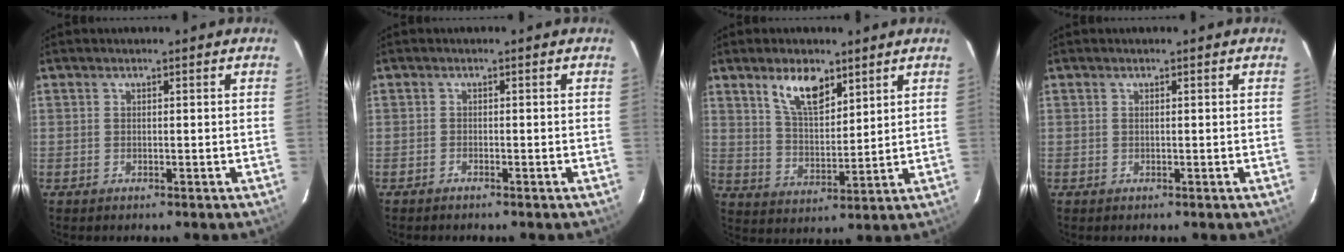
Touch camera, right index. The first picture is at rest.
{"total": 0.8, "force": [-0.7, 0.1, 0.1], "torque": [-0.004, 0.001, -0.016]}
{"total": 9.0, "force": [5.6, 3.8, 5.9], "torque": [-0.103, 0.005, 0.109]}
{"total": 0.0}